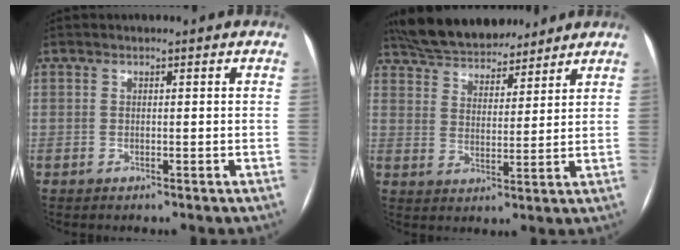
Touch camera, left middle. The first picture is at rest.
{"total": 14.0, "force": [12.6, 4.1, 4.7], "torque": [-0.080, 0.023, 0.208]}